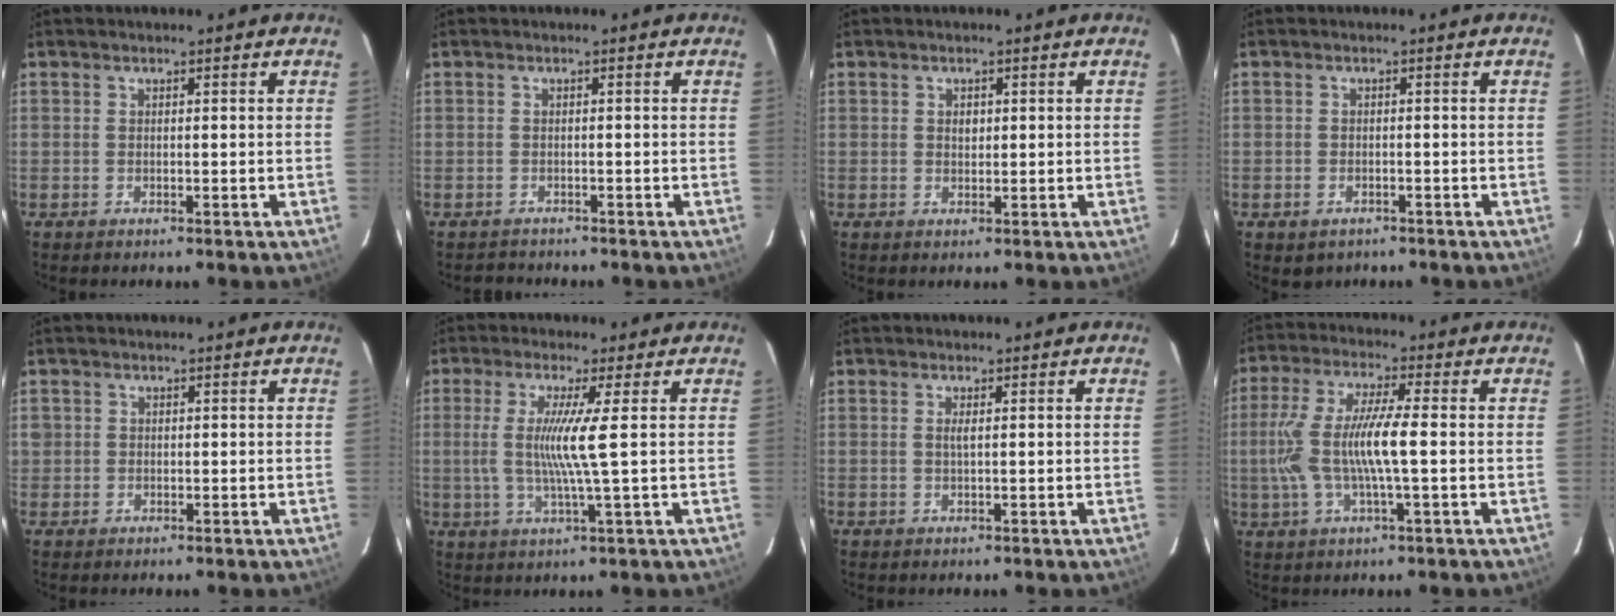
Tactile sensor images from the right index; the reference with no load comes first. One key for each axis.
{"total": 2.1, "fx": -2.0, "fy": 0.7, "fz": -0.1, "tx": 0.001, "ty": 0.002, "tz": -0.030}
{"total": 1.3, "fx": 0.3, "fy": 1.0, "fz": 0.7, "tx": -0.010, "ty": 0.004, "tz": 0.005}
{"total": 2.6, "fx": -1.5, "fy": 2.0, "fz": 0.8, "tx": -0.020, "ty": -0.002, "tz": -0.018}
{"total": 1.2, "fx": -0.1, "fy": 1.2, "fz": -0.1, "tx": 0.002, "ty": 0.000, "tz": 0.000}
{"total": 7.6, "fx": 0.6, "fy": -1.4, "fz": 7.4, "tx": -0.147, "ty": -0.011, "tz": 0.011}
{"total": 0.9, "fx": 0.2, "fy": -0.2, "fz": 0.8, "tx": -0.016, "ty": 0.000, "tz": 0.002}
{"total": 11.4, "fx": -1.0, "fy": 1.8, "fz": 11.3, "tx": -0.228, "ty": 0.001, "tz": -0.017}